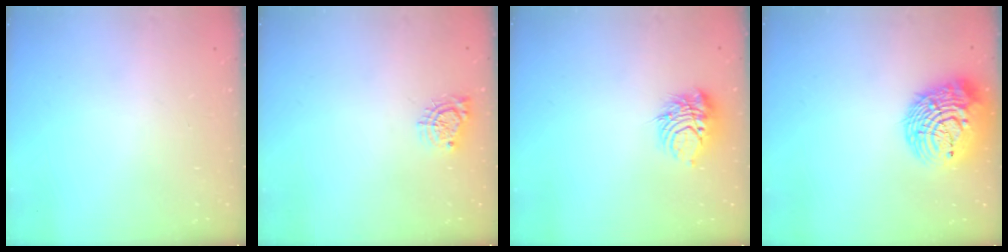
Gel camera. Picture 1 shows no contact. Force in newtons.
{"total": 6.7, "press": 6.7, "slide": 0.1}
{"total": 9.1, "press": 9.1, "slide": 0.6}
{"total": 16.8, "press": 16.6, "slide": 2.7}